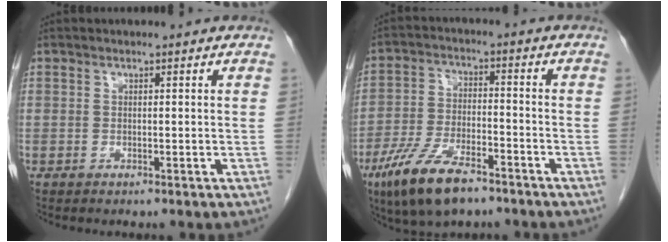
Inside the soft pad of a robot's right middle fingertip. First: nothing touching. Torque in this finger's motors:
{"motor_torque": [1.38, -0.76, 0.22, 0.15]}